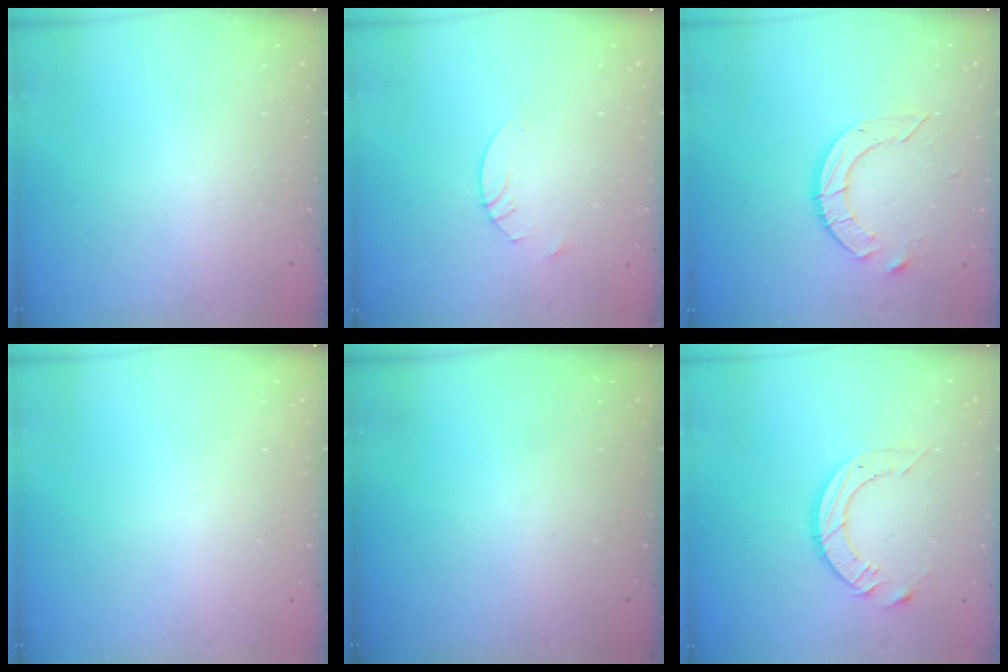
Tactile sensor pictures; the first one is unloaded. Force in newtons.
{"total": 2.4, "press": 2.4, "slide": 0.1}
{"total": 9.8, "press": 9.8, "slide": 0.9}
{"total": 0.0}
{"total": 0.0}
{"total": 10.4, "press": 10.3, "slide": 0.9}